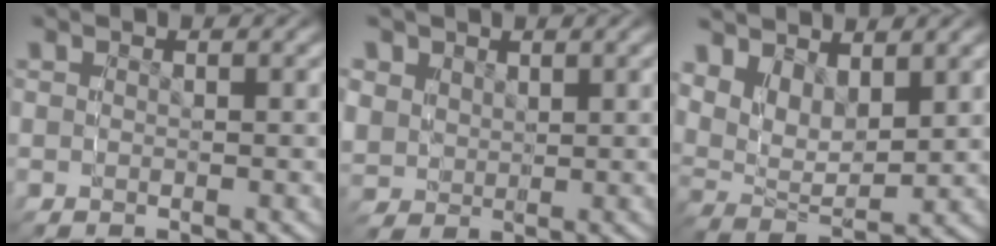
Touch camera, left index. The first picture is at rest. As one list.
[{"total": 4.7, "force": [2.0, 3.9, 1.9], "torque": [-0.045, -0.013, 0.047]}, {"total": 6.3, "force": [2.9, 4.2, 3.7], "torque": [-0.090, -0.011, 0.049]}]